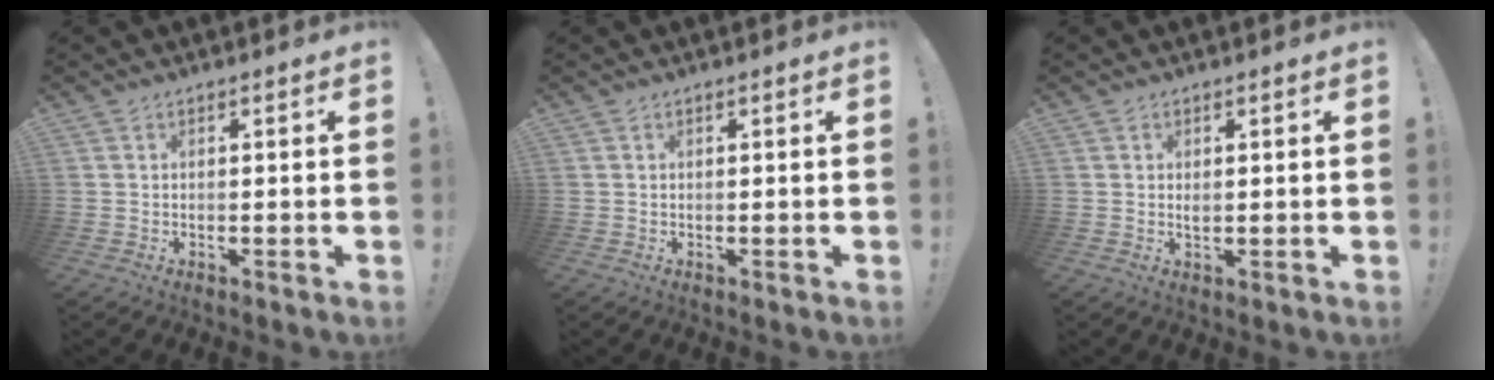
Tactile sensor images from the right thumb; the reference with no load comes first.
{"total": 0.0}
{"total": 1.2, "force": [0.5, 0.7, 0.9], "torque": [-0.013, -0.002, 0.008]}